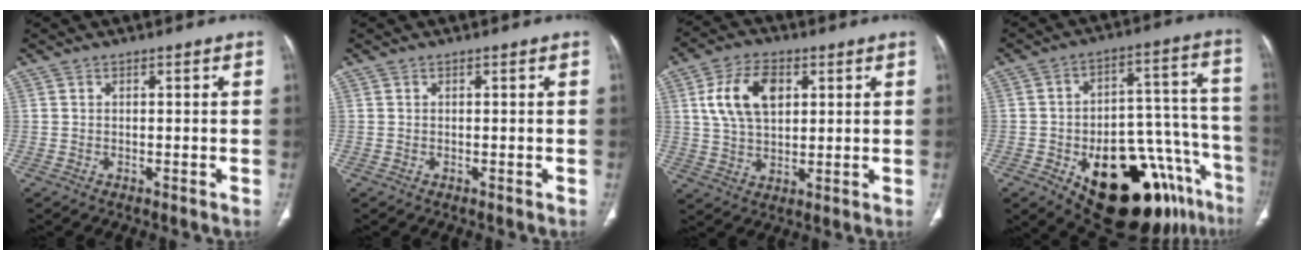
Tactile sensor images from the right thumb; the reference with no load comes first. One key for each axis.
{"total": 0.0}
{"total": 11.4, "fx": 3.4, "fy": 7.0, "fz": 8.3, "tx": -0.144, "ty": -0.001, "tz": 0.064}
{"total": 26.8, "fx": -14.2, "fy": 12.1, "fz": 19.3, "tx": -0.175, "ty": 0.090, "tz": -0.194}